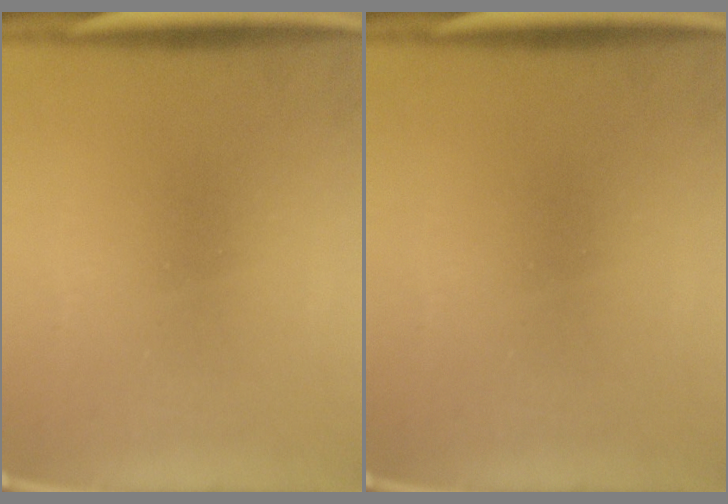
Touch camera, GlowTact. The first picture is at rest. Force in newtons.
{"total": 0.0}